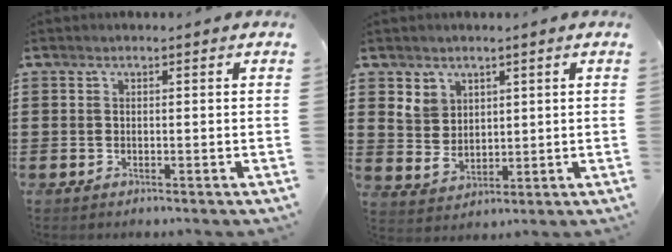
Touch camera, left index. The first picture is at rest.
{"total": 4.6, "force": [2.8, 3.5, 1.2], "torque": [-0.031, 0.006, 0.051]}